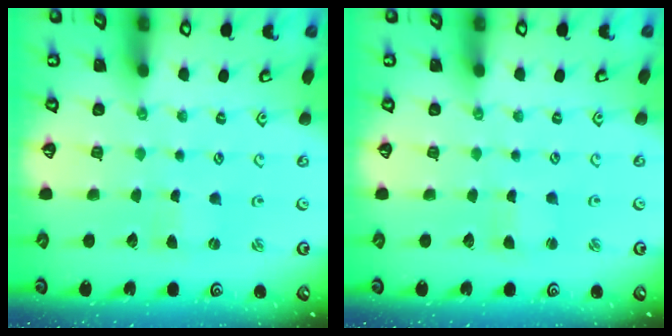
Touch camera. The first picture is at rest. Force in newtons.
{"total": 2.2, "press": 2.2, "slide": 0.2}